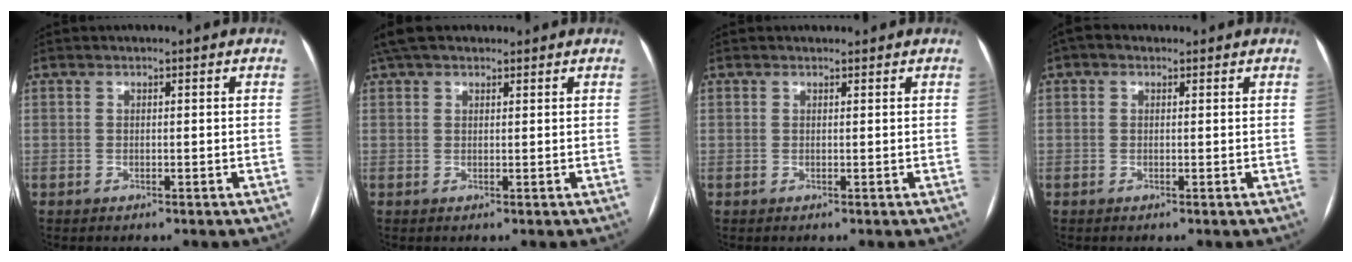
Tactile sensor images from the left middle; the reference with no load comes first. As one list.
[{"total": 6.1, "force": [4.9, 2.5, 2.6], "torque": [-0.046, 0.039, 0.089]}, {"total": 0.8, "force": [0.8, 0.3, 0.0], "torque": [-0.009, 0.008, 0.013]}, {"total": 1.7, "force": [0.9, 1.2, 0.8], "torque": [-0.022, 0.021, 0.012]}]